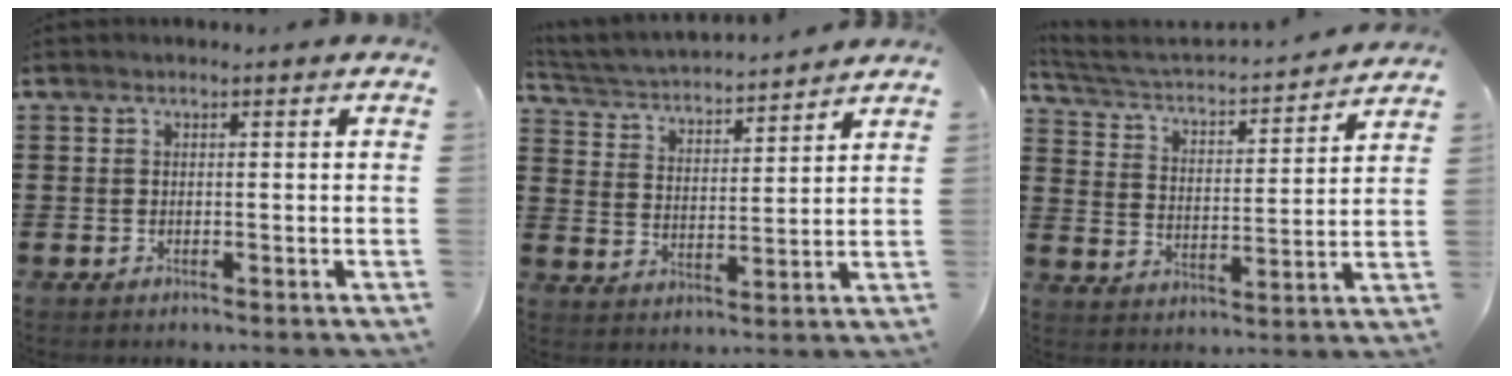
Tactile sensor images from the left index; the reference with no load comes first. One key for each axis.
{"total": 3.5, "fx": 3.5, "fy": 0.1, "fz": 0.5, "tx": -0.032, "ty": -0.027, "tz": 0.053}
{"total": 2.8, "fx": 2.5, "fy": 0.5, "fz": 1.0, "tx": -0.040, "ty": -0.028, "tz": 0.031}